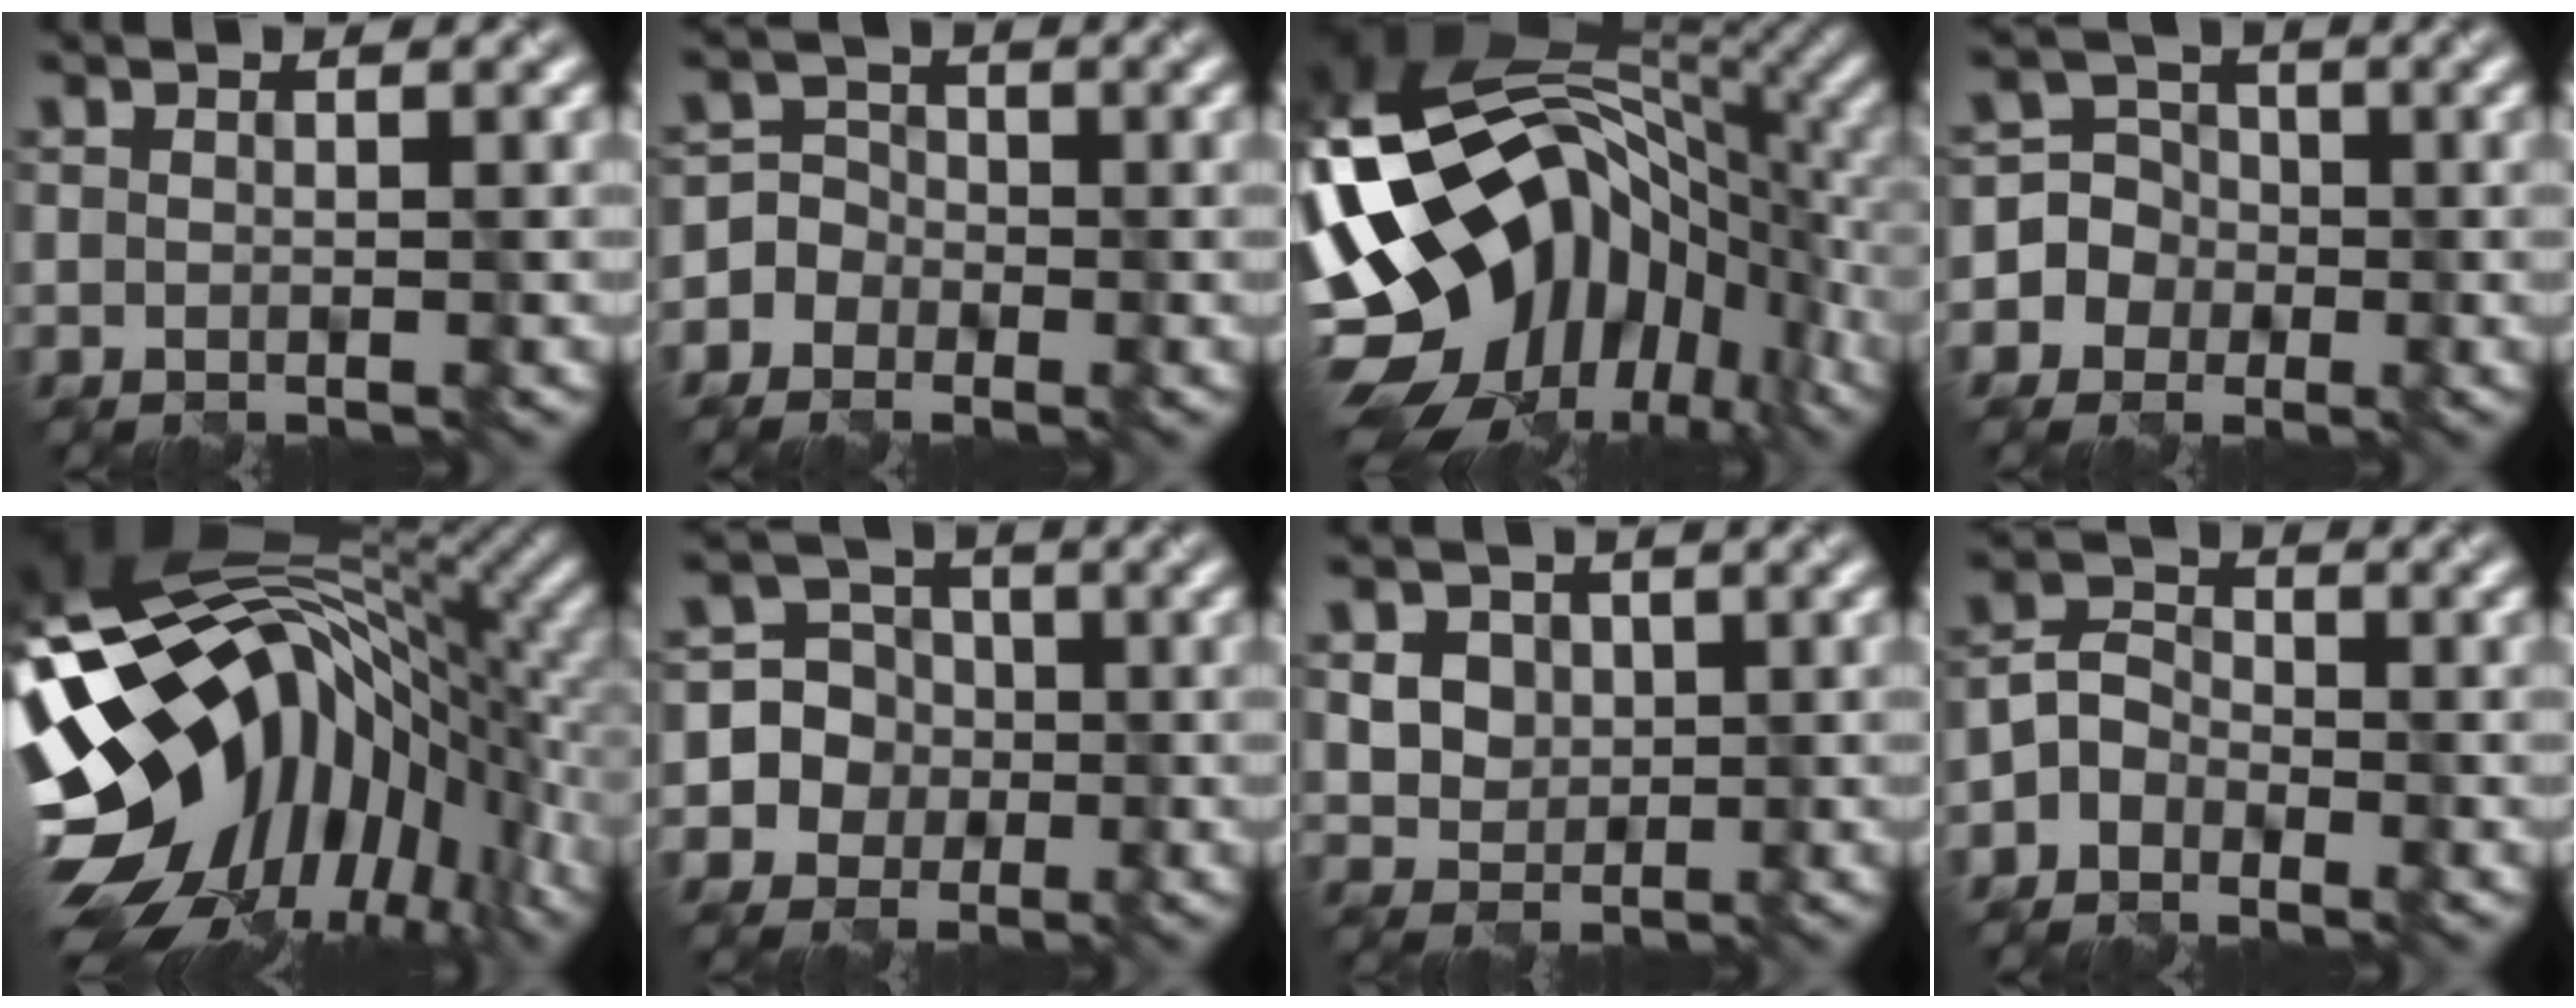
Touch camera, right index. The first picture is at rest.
{"total": 4.0, "force": [-1.9, 3.6, 0.3], "torque": [0.014, 0.012, -0.051]}
{"total": 16.8, "force": [-4.4, 11.3, 11.6], "torque": [-0.208, 0.006, -0.084]}
{"total": 5.3, "force": [-1.4, 5.1, 0.7], "torque": [-0.002, 0.025, -0.052]}
{"total": 17.7, "force": [-2.5, 10.5, 14.0], "torque": [-0.239, 0.019, -0.068]}
{"total": 8.3, "force": [-1.2, 8.1, 1.4], "torque": [-0.048, 0.022, -0.039]}
{"total": 5.1, "force": [1.5, 4.3, 2.3], "torque": [-0.050, 0.010, 0.027]}
{"total": 2.8, "force": [-1.7, 2.0, 0.8], "torque": [-0.005, 0.010, -0.042]}